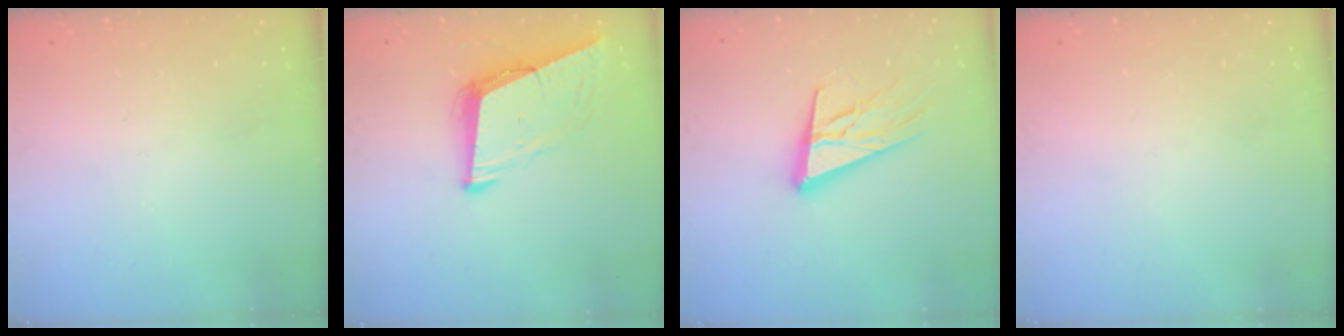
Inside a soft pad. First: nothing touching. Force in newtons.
{"total": 9.1, "press": 8.2, "slide": 3.8}
{"total": 17.0, "press": 16.5, "slide": 4.2}
{"total": 0.0}